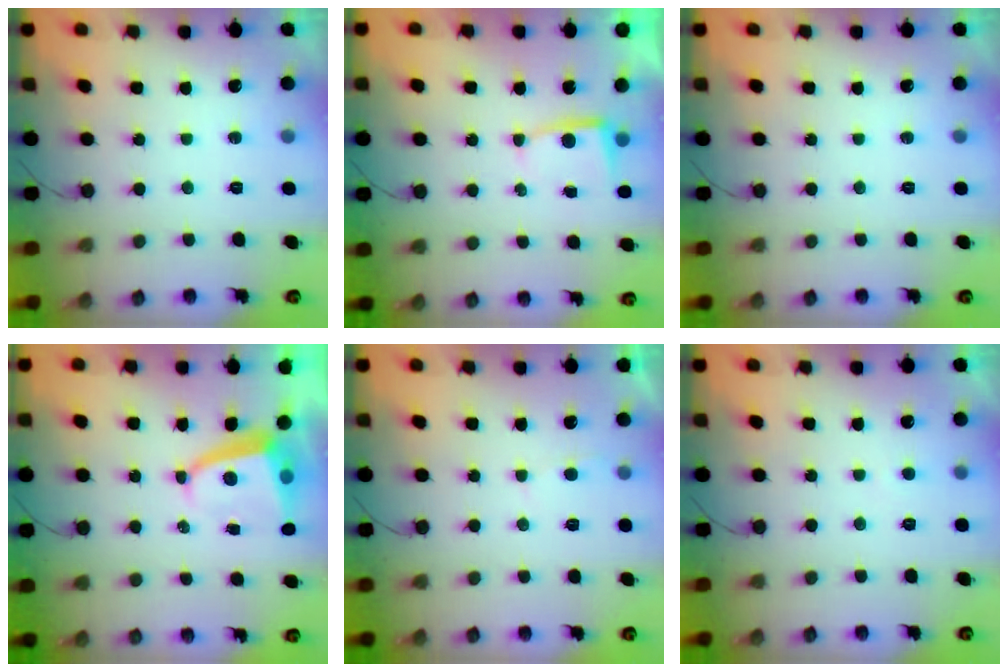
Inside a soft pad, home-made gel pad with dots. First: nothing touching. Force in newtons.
{"total": 2.2, "press": 2.2, "slide": 0.3}
{"total": 0.0}
{"total": 4.9, "press": 4.8, "slide": 0.5}
{"total": 2.5, "press": 2.5, "slide": 0.2}
{"total": 1.5, "press": 1.5, "slide": 0.2}